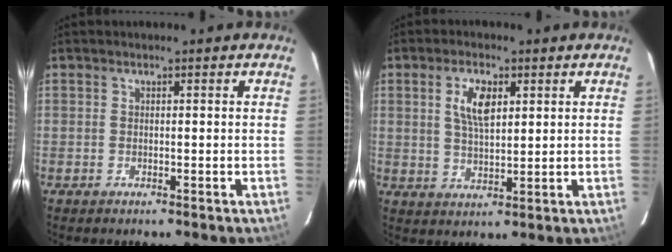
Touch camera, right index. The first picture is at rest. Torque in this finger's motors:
{"motor_torque": [0.61, 0.34, 0.24, 0.11]}